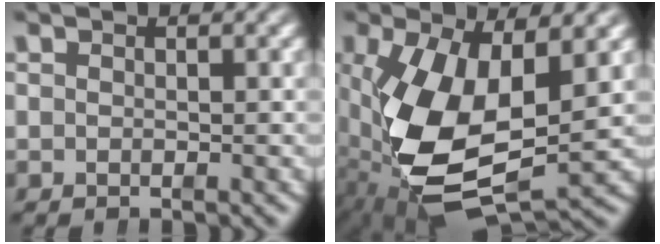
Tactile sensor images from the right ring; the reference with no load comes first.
{"total": 11.7, "force": [-2.0, 6.5, 9.5], "torque": [-0.226, -0.056, 0.004]}